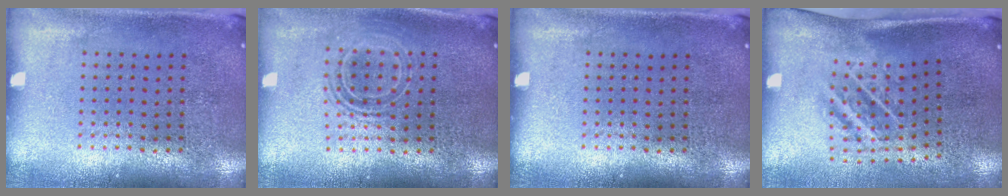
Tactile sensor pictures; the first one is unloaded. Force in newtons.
{"total": 1.7, "press": 1.3, "slide": 1.1}
{"total": 0.0}
{"total": 1.8, "press": 1.1, "slide": 1.4}